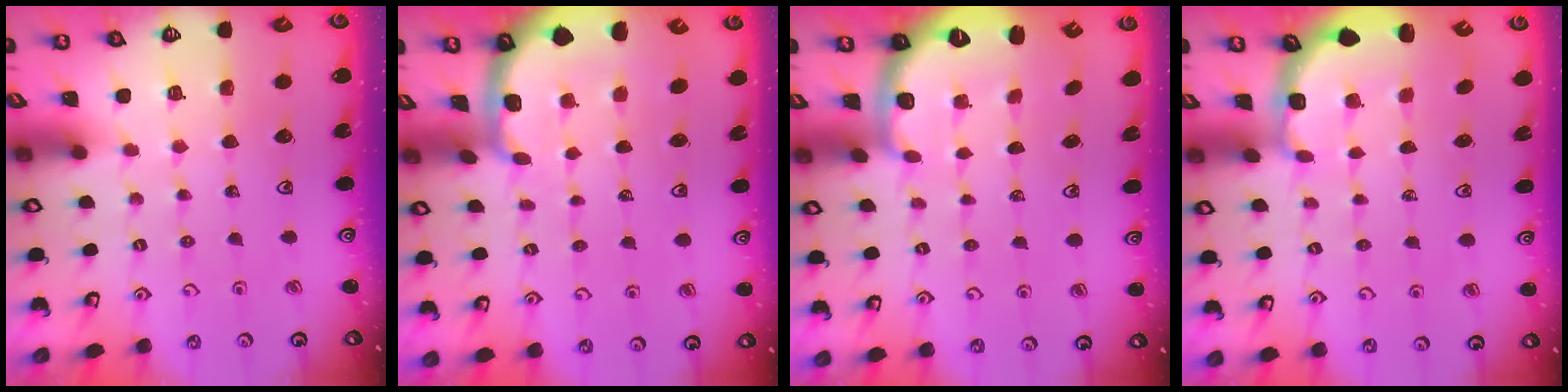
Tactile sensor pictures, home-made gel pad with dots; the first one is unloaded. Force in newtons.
{"total": 2.4, "press": 2.4, "slide": 0.4}
{"total": 2.7, "press": 1.6, "slide": 2.1}
{"total": 2.9, "press": 2.3, "slide": 1.7}